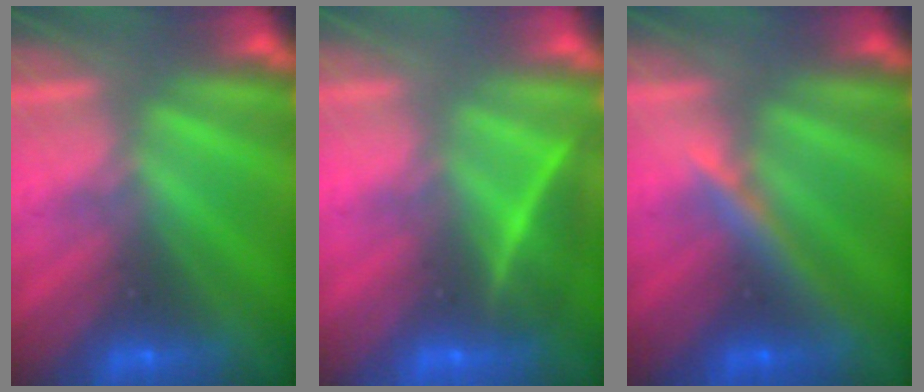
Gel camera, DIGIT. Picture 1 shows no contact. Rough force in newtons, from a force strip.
{"total": 1.8}
{"total": 2.9}